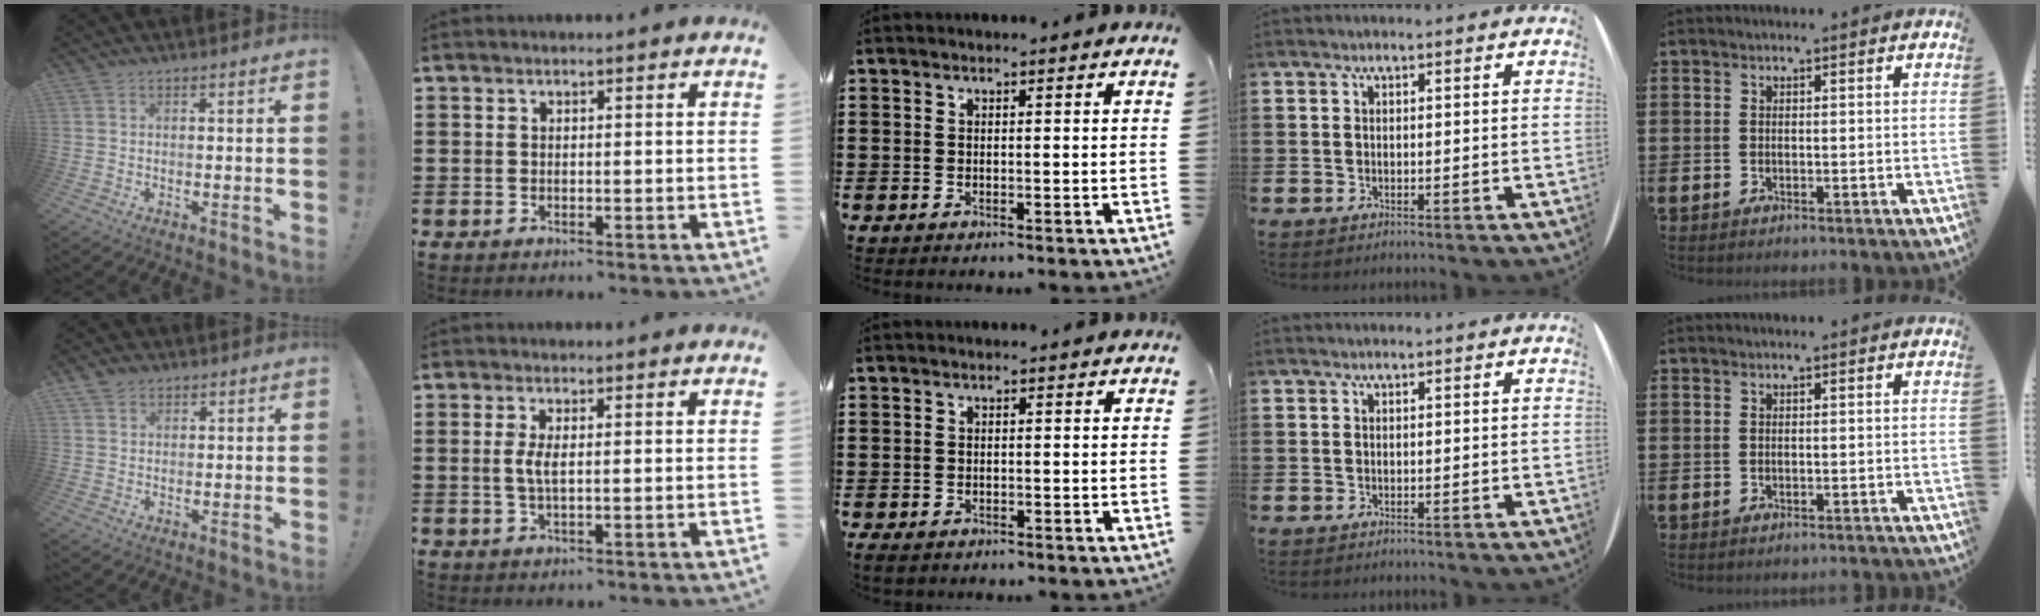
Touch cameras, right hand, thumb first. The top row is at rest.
{"thumb": {"total": 2.6, "force": [1.8, 1.8, 0.6], "torque": [-0.007, -0.005, 0.033]}, "index": {"total": 2.8, "force": [0.2, 0.7, 2.7], "torque": [-0.059, -0.003, 0.000]}, "middle": {"total": 0.9, "force": [-0.8, 0.4, 0.2], "torque": [-0.007, -0.001, -0.017]}}